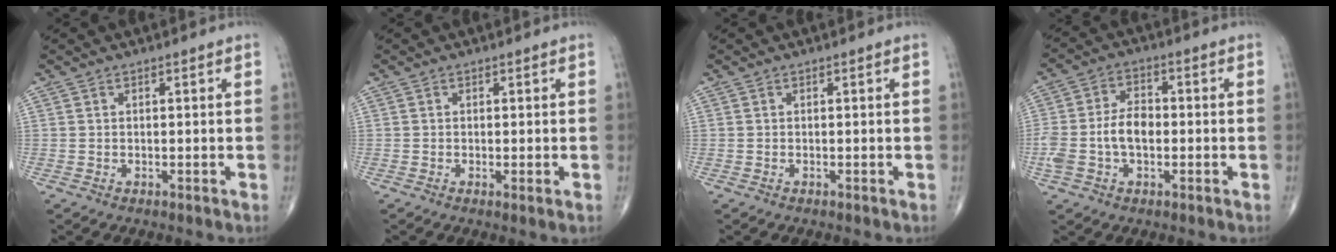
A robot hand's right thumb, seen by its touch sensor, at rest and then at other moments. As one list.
[{"total": 1.2, "force": [-0.2, 0.1, 1.2], "torque": [-0.027, -0.006, -0.005]}, {"total": 0.0}, {"total": 8.9, "force": [-1.1, 5.5, 6.9], "torque": [-0.143, 0.027, -0.023]}]